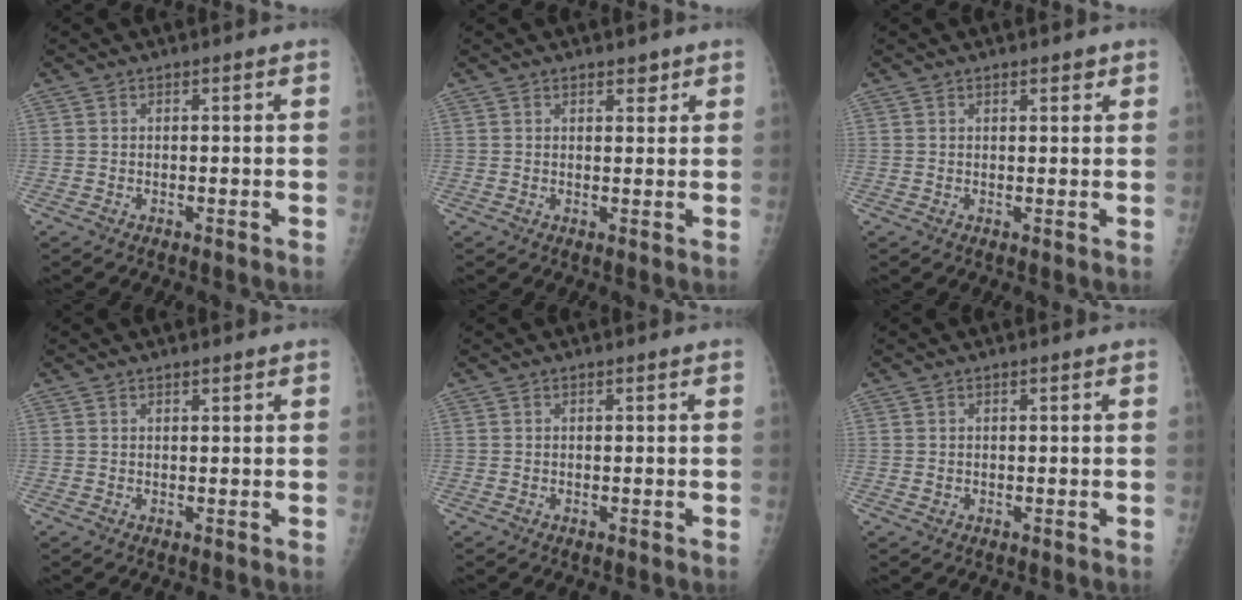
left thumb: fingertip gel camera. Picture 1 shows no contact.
{"total": 1.9, "force": [1.4, 1.0, 0.9], "torque": [0.002, -0.007, 0.017]}
{"total": 1.6, "force": [1.1, 0.7, 0.9], "torque": [-0.003, -0.005, 0.012]}
{"total": 0.8, "force": [0.7, 0.2, 0.4], "torque": [-0.006, -0.003, 0.010]}
{"total": 0.0}
{"total": 0.7, "force": [0.1, 0.6, 0.3], "torque": [-0.003, 0.000, 0.003]}